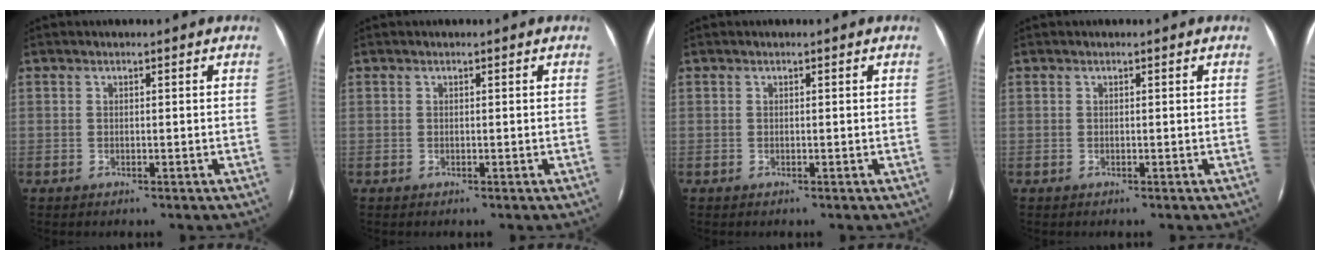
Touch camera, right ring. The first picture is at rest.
{"total": 0.0}
{"total": 0.0}
{"total": 0.0}